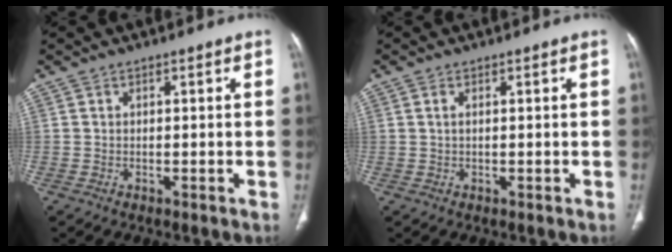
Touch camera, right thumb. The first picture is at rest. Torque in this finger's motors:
{"motor_torque": [0.02, 0.05, -0.43, -0.02, -0.03]}